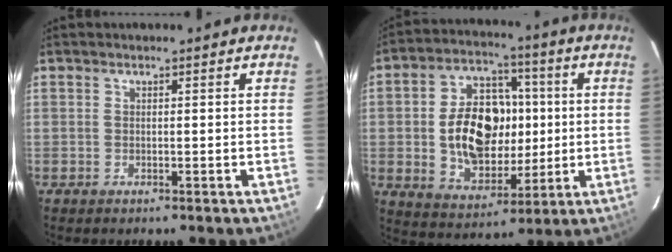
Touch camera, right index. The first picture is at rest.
{"total": 16.4, "force": [0.2, 11.2, 12.1], "torque": [-0.229, 0.026, 0.022]}